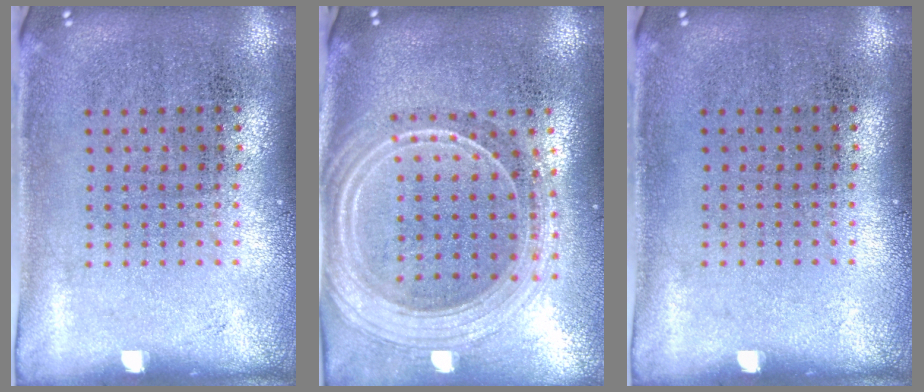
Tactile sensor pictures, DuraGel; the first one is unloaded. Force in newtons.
{"total": 2.6, "press": 2.2, "slide": 1.4}
{"total": 0.0}